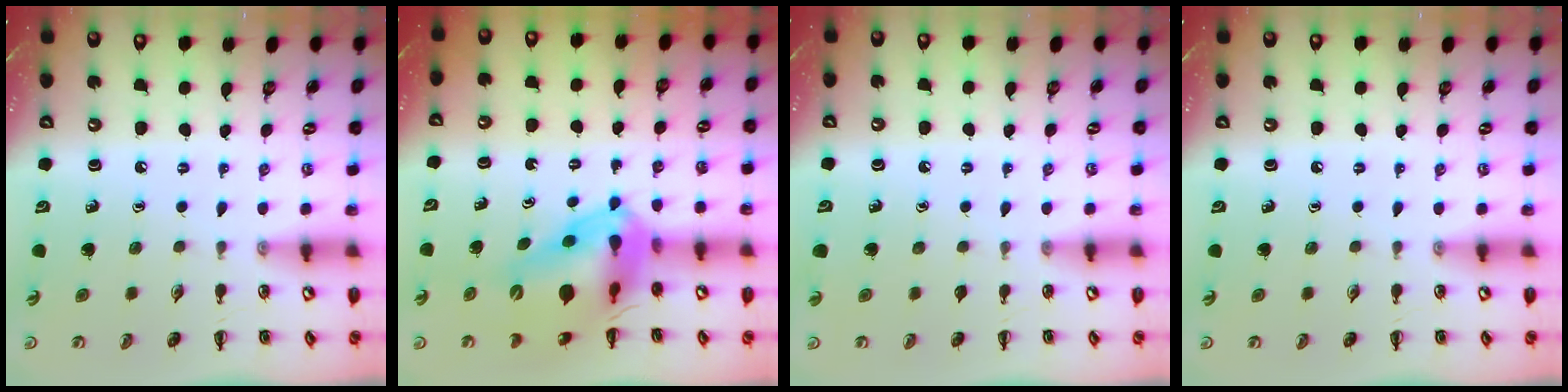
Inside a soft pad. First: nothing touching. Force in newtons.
{"total": 15.7, "press": 15.1, "slide": 4.4}
{"total": 0.0}
{"total": 0.0}